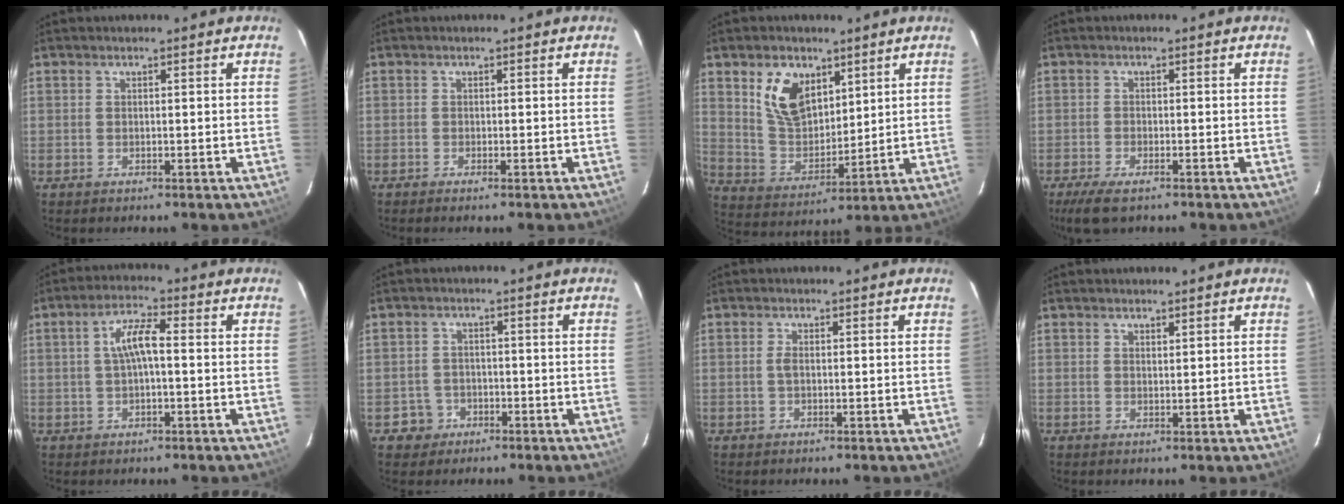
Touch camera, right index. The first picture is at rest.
{"total": 0.7, "force": [-0.6, 0.0, 0.4], "torque": [-0.009, -0.002, -0.012]}
{"total": 11.0, "force": [5.5, 6.8, 6.7], "torque": [-0.128, 0.012, 0.117]}
{"total": 5.4, "force": [-3.9, 1.8, 3.3], "torque": [-0.083, -0.020, -0.072]}
{"total": 5.5, "force": [0.1, 1.6, 5.2], "torque": [-0.101, 0.013, 0.004]}
{"total": 4.1, "force": [-1.8, 3.7, -0.1], "torque": [-0.007, 0.020, -0.028]}
{"total": 1.2, "force": [-0.1, 0.4, 1.1], "torque": [-0.024, 0.001, -0.003]}
{"total": 1.0, "force": [0.9, 0.2, 0.2], "torque": [-0.006, -0.002, 0.017]}